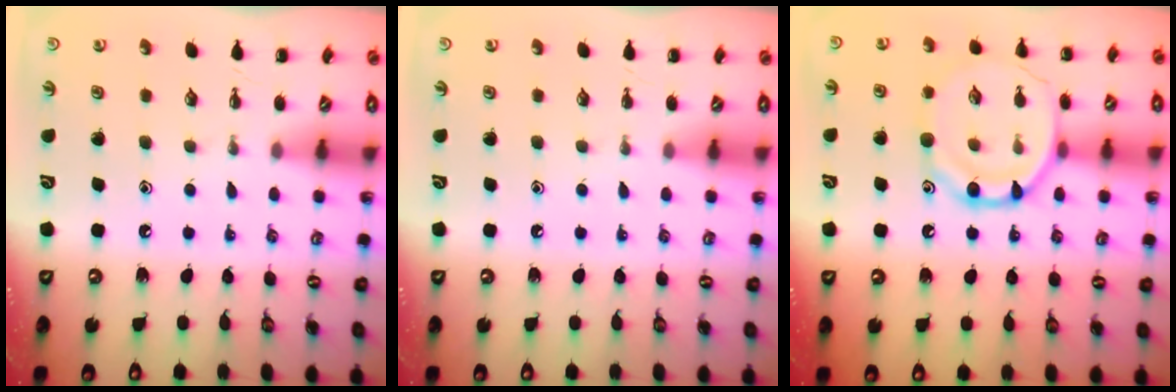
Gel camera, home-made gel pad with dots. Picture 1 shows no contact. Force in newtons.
{"total": 0.0}
{"total": 15.2, "press": 15.2, "slide": 0.8}